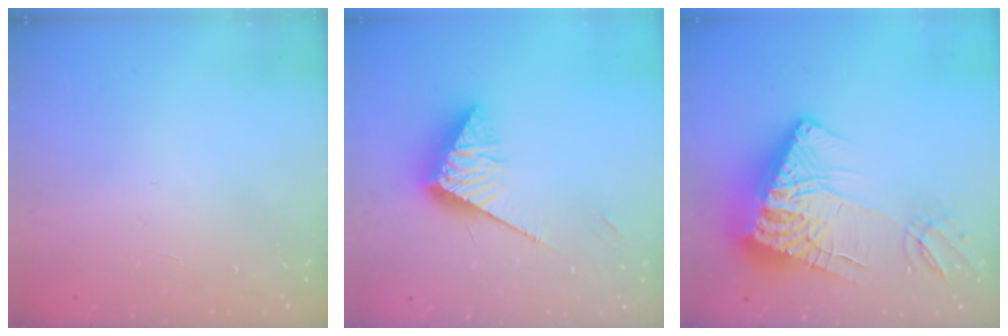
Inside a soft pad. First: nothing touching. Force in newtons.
{"total": 11.3, "press": 11.3, "slide": 0.3}
{"total": 19.7, "press": 19.5, "slide": 2.6}